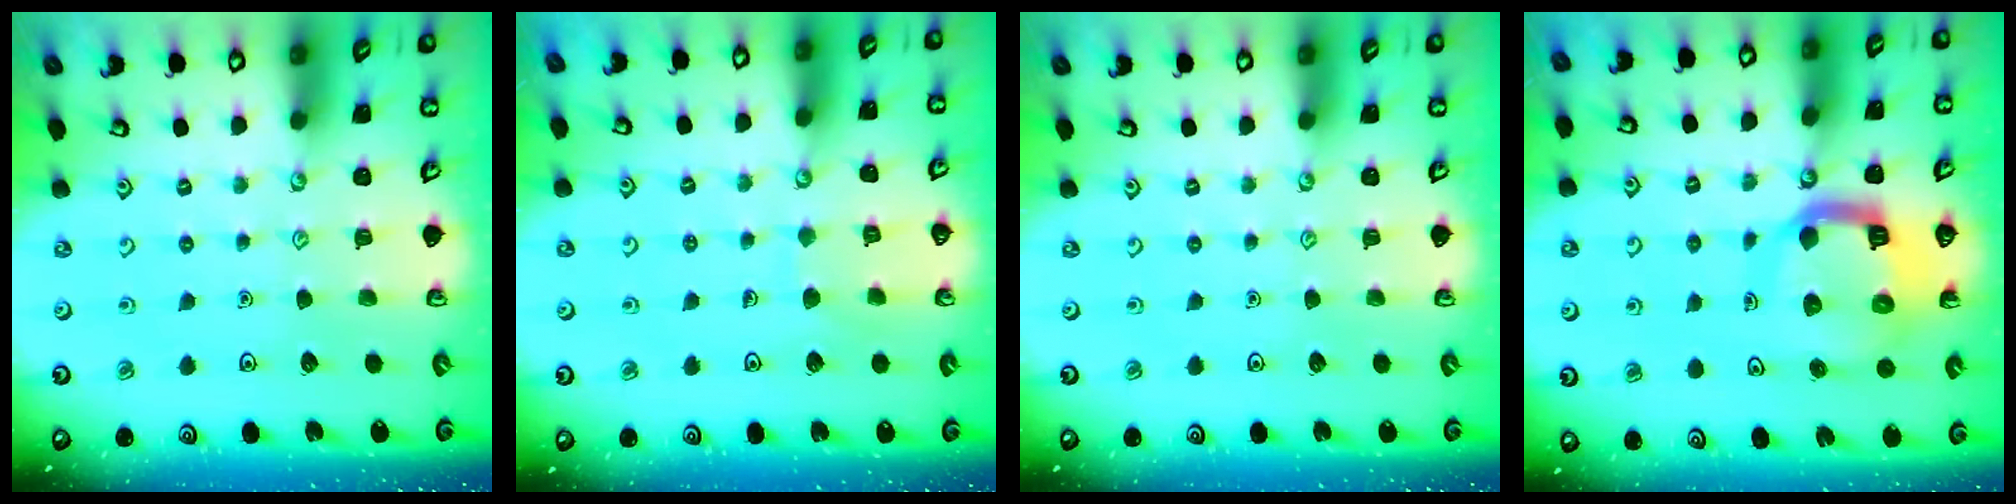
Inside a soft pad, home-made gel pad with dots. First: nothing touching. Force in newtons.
{"total": 6.8, "press": 6.8, "slide": 0.5}
{"total": 0.0}
{"total": 13.8, "press": 13.7, "slide": 1.7}